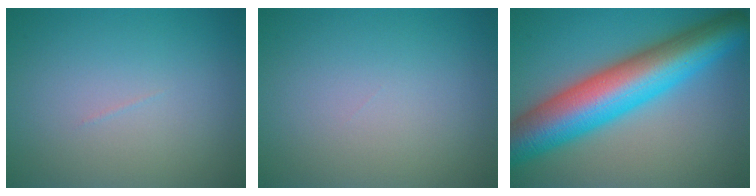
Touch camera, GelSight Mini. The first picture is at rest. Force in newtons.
{"total": 0.0}
{"total": 12.2, "press": 12.2, "slide": 0.2}